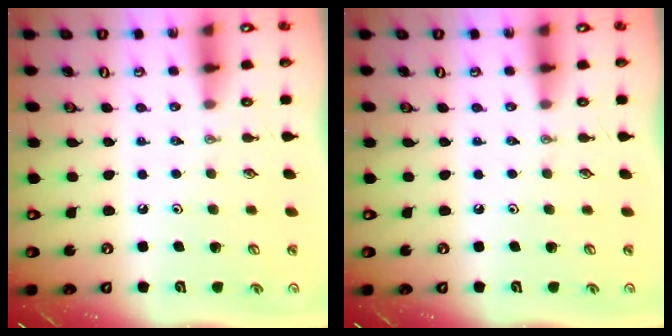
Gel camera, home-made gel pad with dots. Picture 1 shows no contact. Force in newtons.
{"total": 0.0}